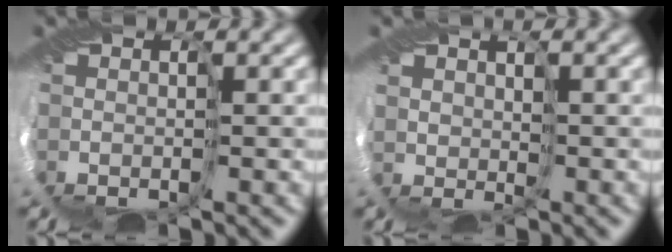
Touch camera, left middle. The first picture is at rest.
{"total": 2.4, "force": [1.7, -0.4, -1.8], "torque": [0.019, 0.007, 0.036]}